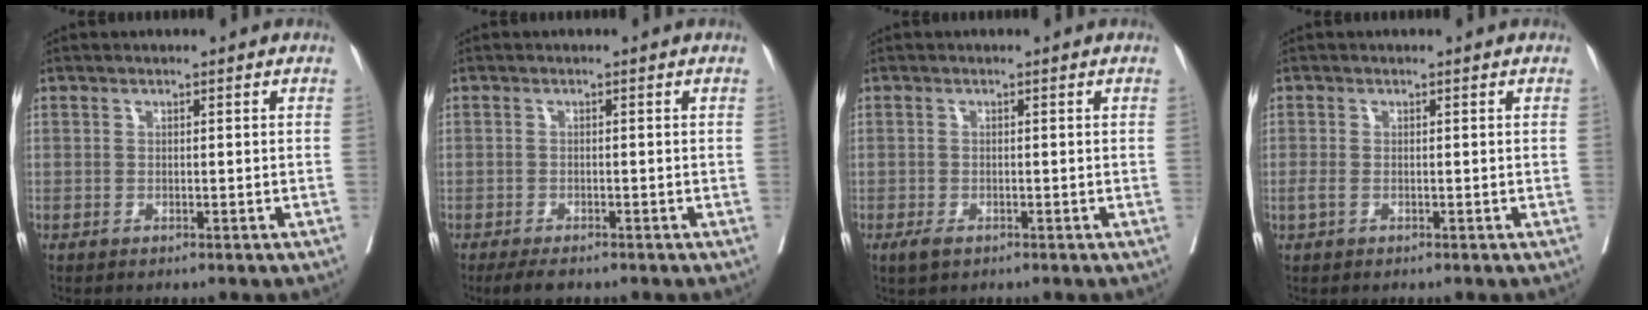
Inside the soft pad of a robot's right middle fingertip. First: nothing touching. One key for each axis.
{"total": 2.9, "fx": -2.2, "fy": 0.9, "fz": 1.7, "tx": -0.024, "ty": -0.004, "tz": -0.031}
{"total": 1.9, "fx": -1.0, "fy": 0.9, "fz": 1.3, "tx": -0.029, "ty": -0.003, "tz": -0.012}
{"total": 1.0, "fx": -0.2, "fy": 0.5, "fz": 0.9, "tx": -0.025, "ty": -0.003, "tz": -0.001}